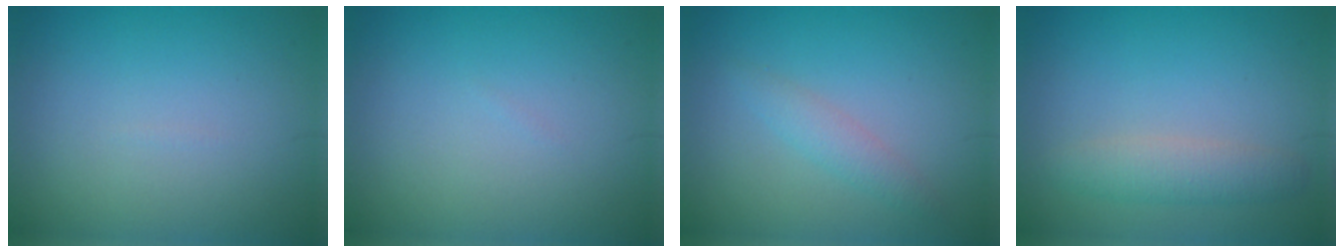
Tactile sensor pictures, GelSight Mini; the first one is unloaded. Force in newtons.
{"total": 0.0}
{"total": 1.6, "press": 1.6, "slide": 0.1}
{"total": 2.5, "press": 2.5, "slide": 0.1}